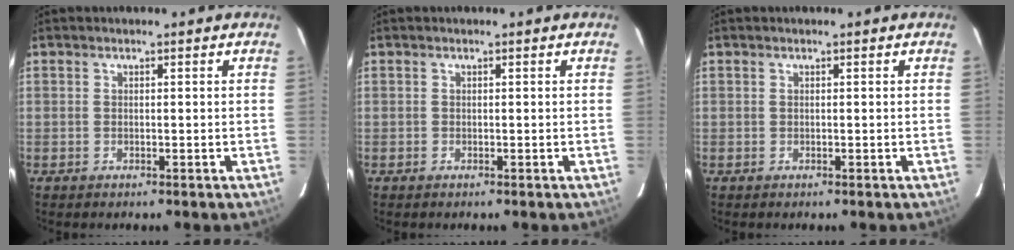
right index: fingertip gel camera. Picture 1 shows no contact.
{"total": 0.0}
{"total": 0.0}